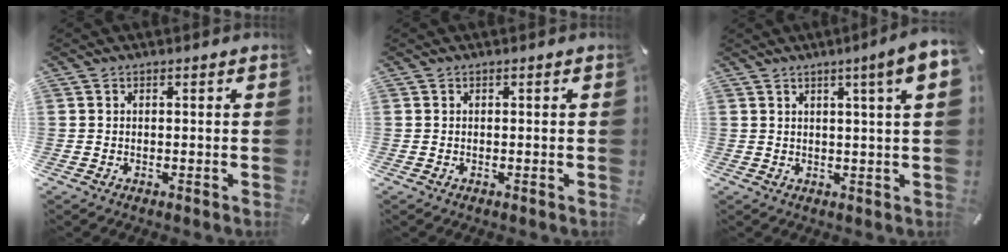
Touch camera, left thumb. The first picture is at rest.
{"total": 0.0}
{"total": 6.9, "force": [2.9, 0.1, 6.3], "torque": [-0.104, -0.006, 0.044]}